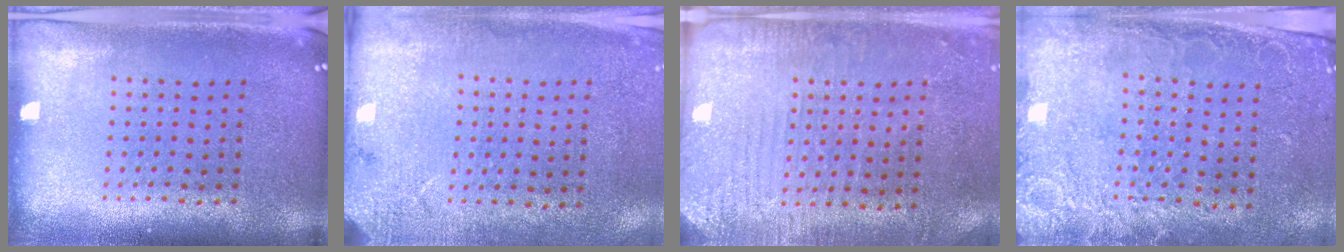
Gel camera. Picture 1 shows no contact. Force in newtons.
{"total": 2.7, "press": 2.2, "slide": 1.6}
{"total": 3.0, "press": 2.8, "slide": 1.1}
{"total": 2.5, "press": 2.0, "slide": 1.5}